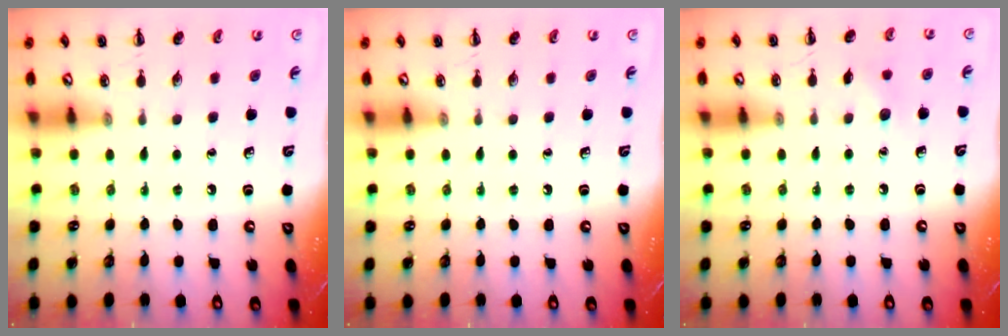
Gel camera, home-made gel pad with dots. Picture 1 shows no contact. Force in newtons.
{"total": 0.0}
{"total": 4.8, "press": 4.6, "slide": 1.4}